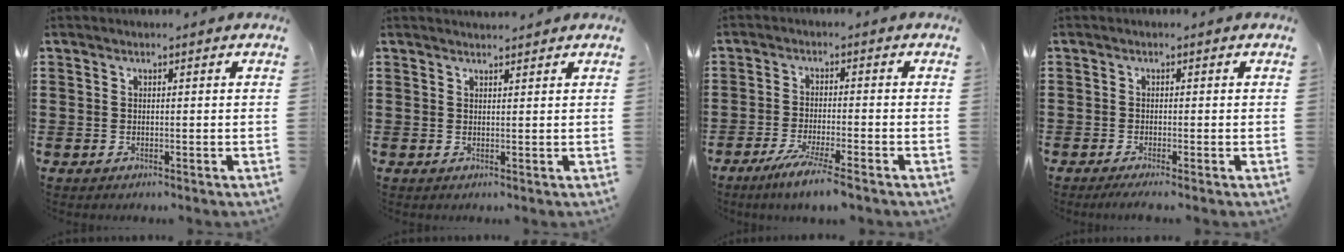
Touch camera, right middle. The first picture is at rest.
{"total": 1.4, "force": [1.3, 0.2, 0.0], "torque": [-0.004, 0.000, 0.026]}
{"total": 4.9, "force": [-3.8, -0.3, 3.0], "torque": [-0.060, -0.018, -0.070]}
{"total": 0.9, "force": [-0.6, 0.0, 0.7], "torque": [-0.010, -0.003, -0.011]}